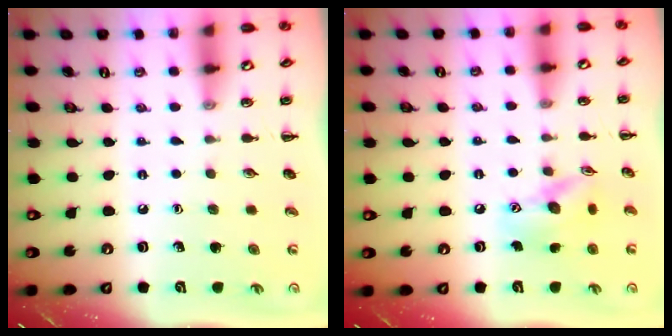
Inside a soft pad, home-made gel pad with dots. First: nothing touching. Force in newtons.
{"total": 12.6, "press": 12.5, "slide": 1.9}